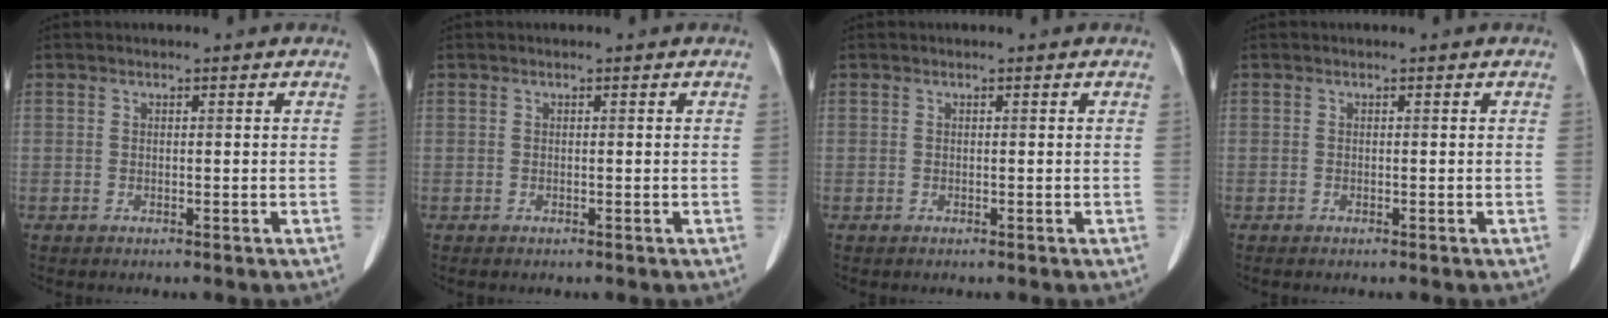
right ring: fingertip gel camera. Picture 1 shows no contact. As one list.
[{"total": 0.0}, {"total": 0.0}, {"total": 0.0}]